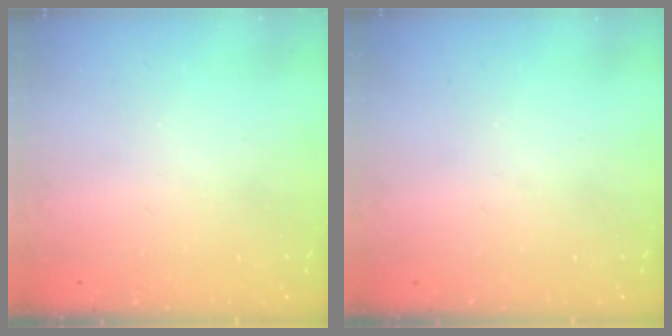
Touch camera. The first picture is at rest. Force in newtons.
{"total": 0.0}